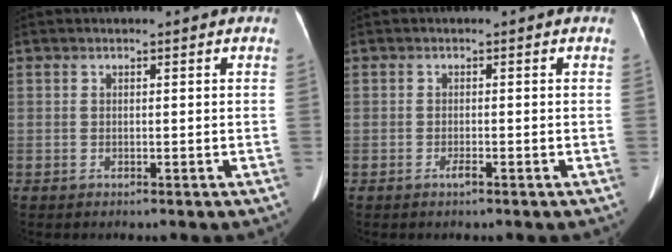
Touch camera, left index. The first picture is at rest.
{"total": 0.9, "force": [-0.6, 0.0, 0.7], "torque": [-0.016, -0.001, -0.009]}